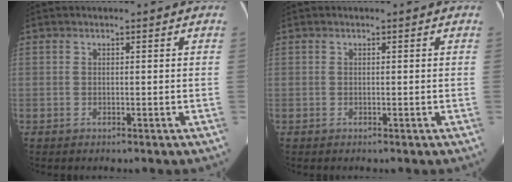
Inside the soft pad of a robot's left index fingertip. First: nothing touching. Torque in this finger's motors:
{"motor_torque": [0.23, 0.03, -0.05, 0.01]}